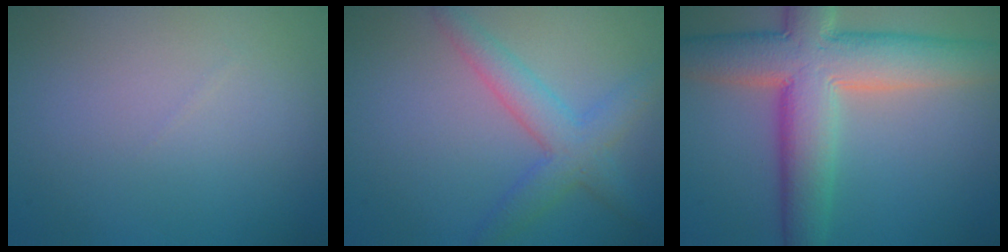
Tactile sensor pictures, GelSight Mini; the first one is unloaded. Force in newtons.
{"total": 3.9, "press": 3.9, "slide": 0.2}
{"total": 10.2, "press": 10.2, "slide": 0.9}